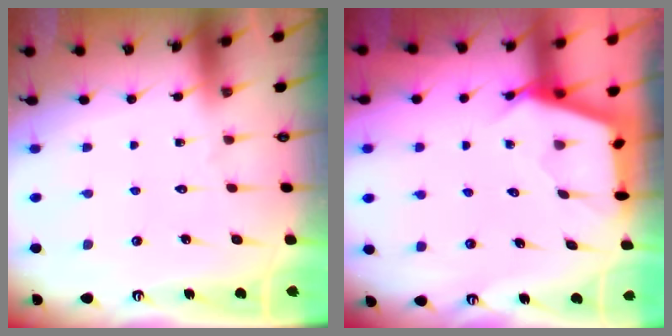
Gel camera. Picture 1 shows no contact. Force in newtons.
{"total": 2.6, "press": 2.6, "slide": 0.3}